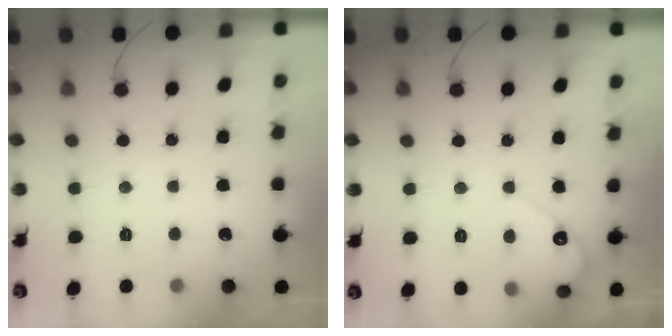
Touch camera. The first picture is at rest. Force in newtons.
{"total": 4.0, "press": 4.0, "slide": 0.4}